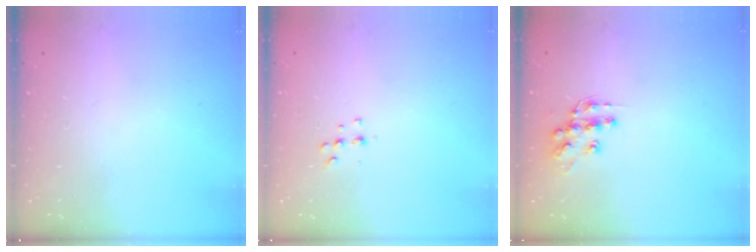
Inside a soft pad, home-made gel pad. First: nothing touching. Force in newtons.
{"total": 5.1, "press": 5.0, "slide": 0.8}
{"total": 10.6, "press": 10.6, "slide": 0.6}